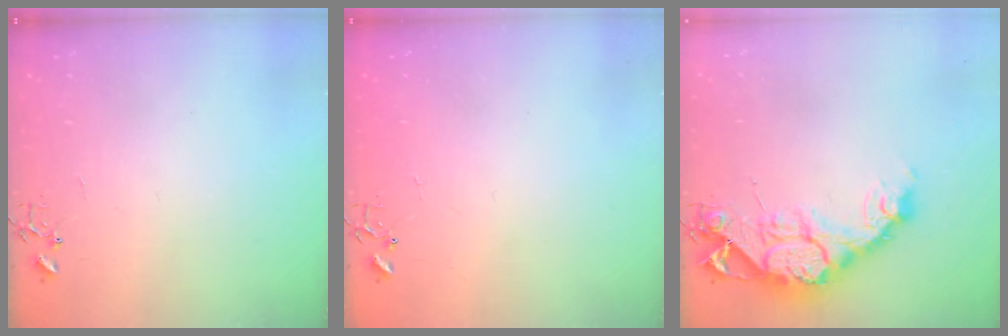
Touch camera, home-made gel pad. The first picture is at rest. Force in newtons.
{"total": 1.4, "press": 1.4, "slide": 0.2}
{"total": 14.7, "press": 14.7, "slide": 1.2}